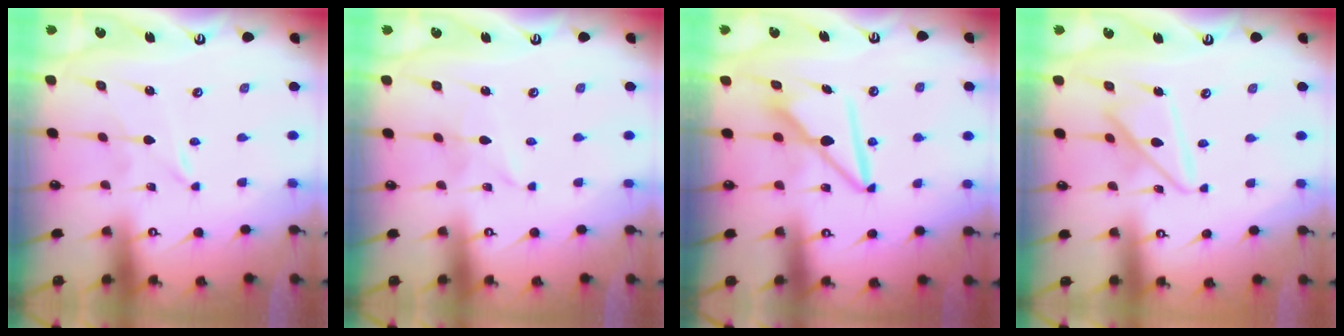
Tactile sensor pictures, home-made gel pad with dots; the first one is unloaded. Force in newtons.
{"total": 1.5, "press": 1.4, "slide": 0.2}
{"total": 8.5, "press": 8.5, "slide": 0.5}
{"total": 12.9, "press": 12.8, "slide": 1.3}